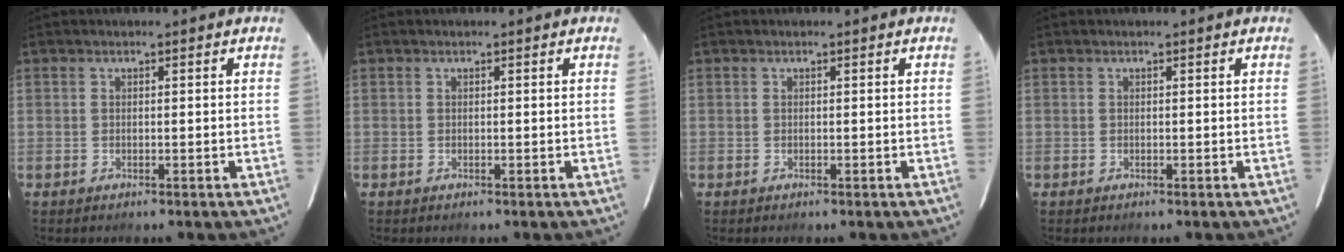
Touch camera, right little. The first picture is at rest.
{"total": 0.0}
{"total": 0.0}
{"total": 0.0}